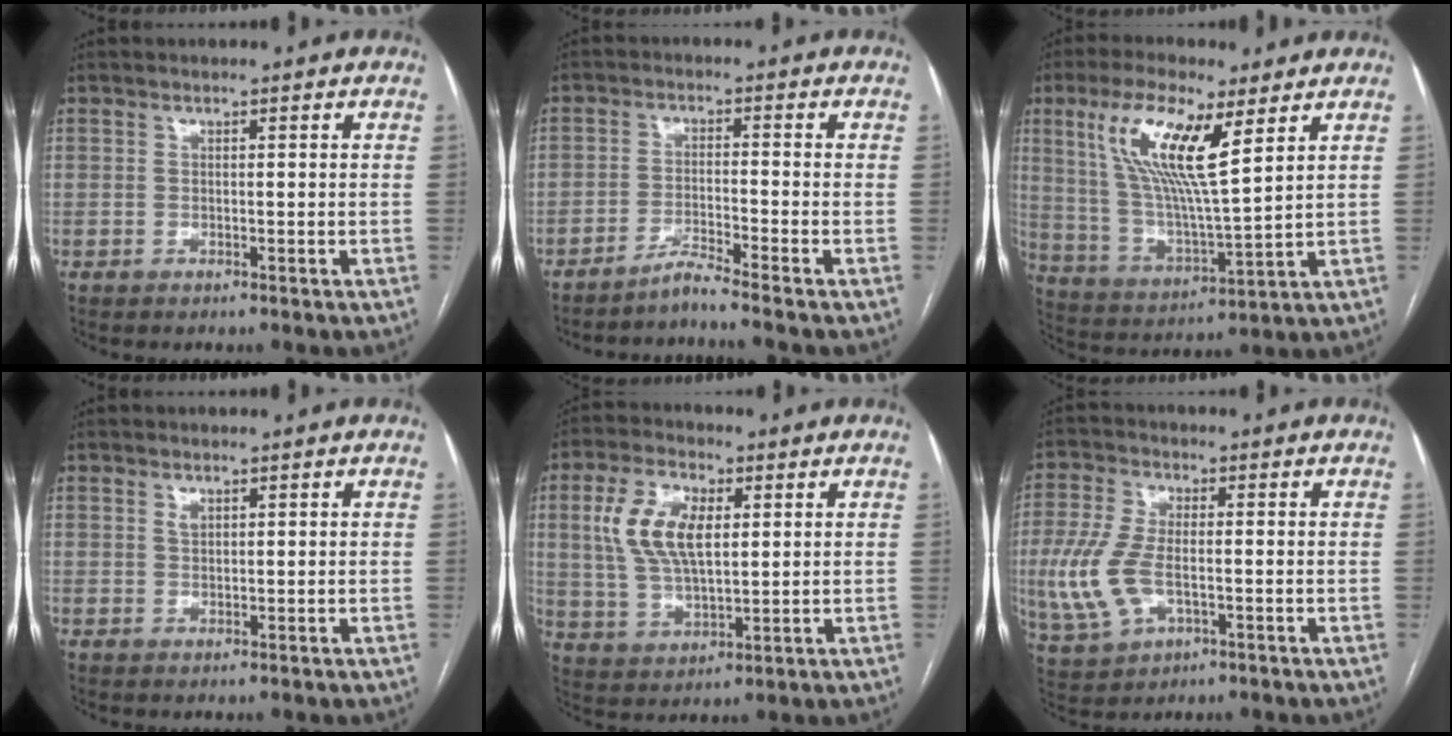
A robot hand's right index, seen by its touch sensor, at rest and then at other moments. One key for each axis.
{"total": 3.8, "fx": -3.2, "fy": -1.8, "fz": 0.9, "tx": -0.019, "ty": -0.018, "tz": -0.062}
{"total": 14.3, "fx": 6.4, "fy": 2.5, "fz": 12.6, "tx": -0.260, "ty": 0.004, "tz": 0.121}
{"total": 1.2, "fx": 0.7, "fy": 0.7, "fz": 0.6, "tx": -0.010, "ty": 0.000, "tz": 0.013}
{"total": 10.6, "fx": 2.7, "fy": 4.9, "fz": 9.0, "tx": -0.196, "ty": 0.014, "tz": 0.054}
{"total": 9.4, "fx": -1.7, "fy": 4.8, "fz": 7.9, "tx": -0.197, "ty": -0.002, "tz": -0.026}